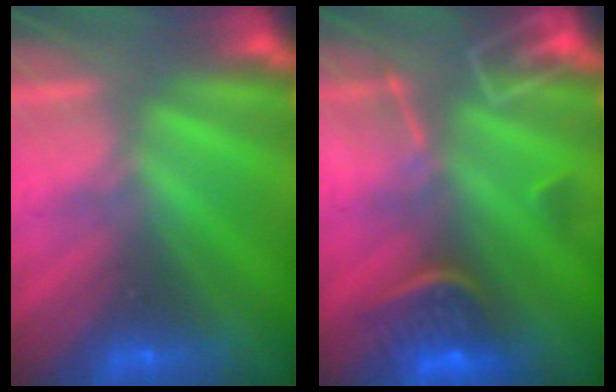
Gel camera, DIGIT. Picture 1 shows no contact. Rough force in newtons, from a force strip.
{"total": 8.7}